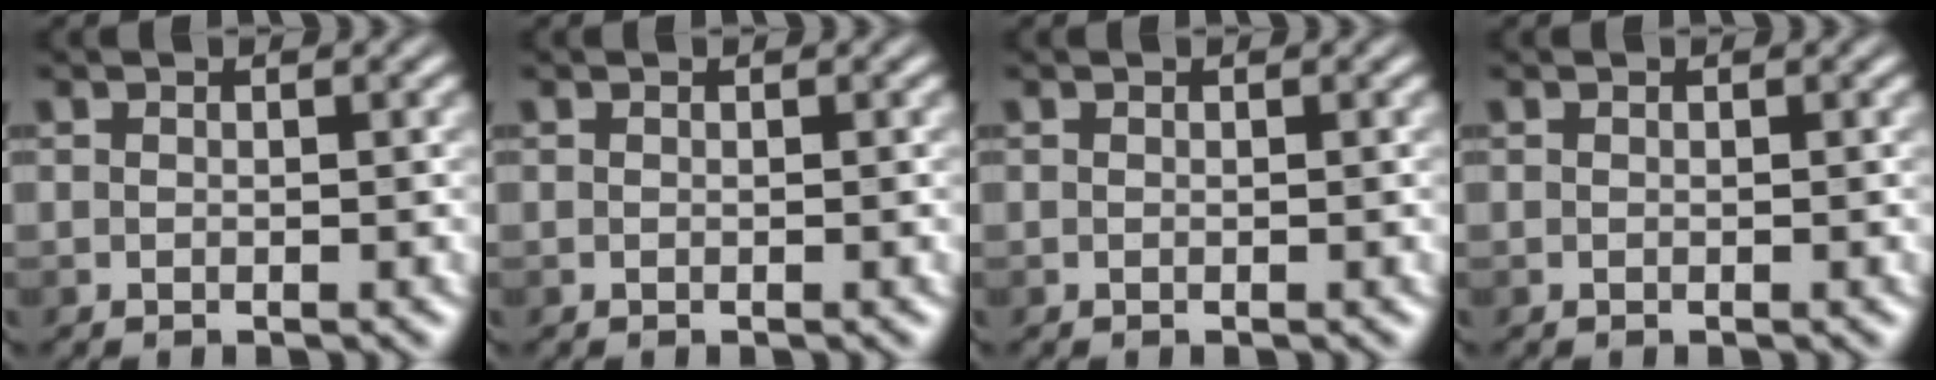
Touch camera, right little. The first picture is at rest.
{"total": 0.0}
{"total": 0.0}
{"total": 0.0}